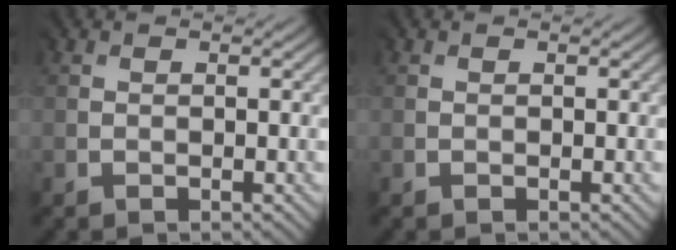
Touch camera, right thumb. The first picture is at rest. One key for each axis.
{"total": 0.0}